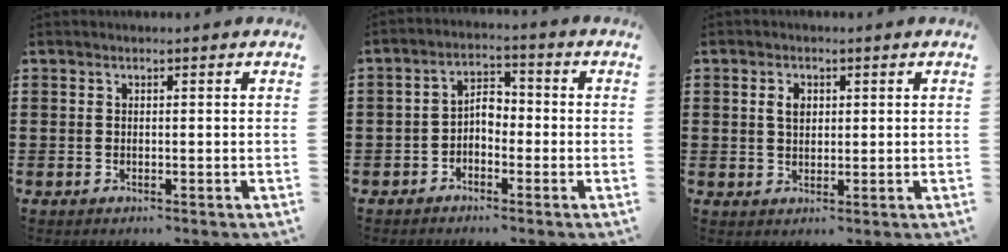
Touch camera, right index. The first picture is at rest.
{"total": 3.0, "force": [-1.7, 1.7, 1.8], "torque": [-0.035, 0.012, -0.036]}
{"total": 2.7, "force": [0.7, 1.7, 1.9], "torque": [-0.042, 0.010, 0.011]}